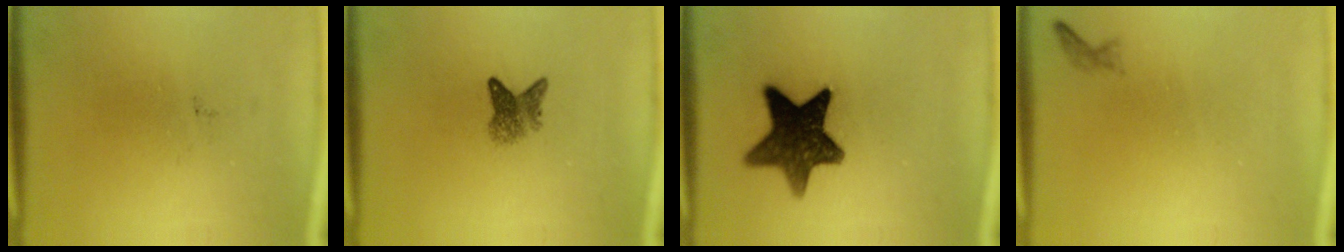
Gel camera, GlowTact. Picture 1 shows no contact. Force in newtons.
{"total": 2.6}
{"total": 12.5}
{"total": 0.6}